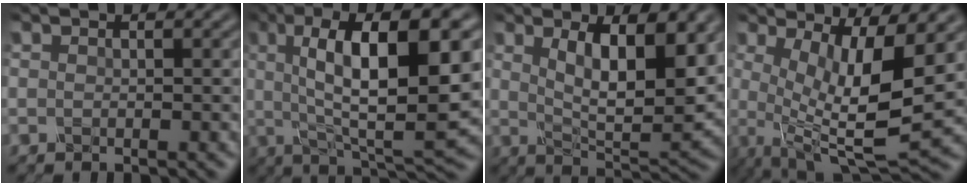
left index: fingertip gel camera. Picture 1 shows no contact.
{"total": 12.2, "force": [1.9, 3.6, 11.4], "torque": [-0.174, 0.003, 0.035]}
{"total": 8.7, "force": [2.3, 3.0, 7.8], "torque": [-0.129, -0.010, 0.048]}
{"total": 9.4, "force": [0.1, 2.8, 9.0], "torque": [-0.161, -0.022, 0.012]}